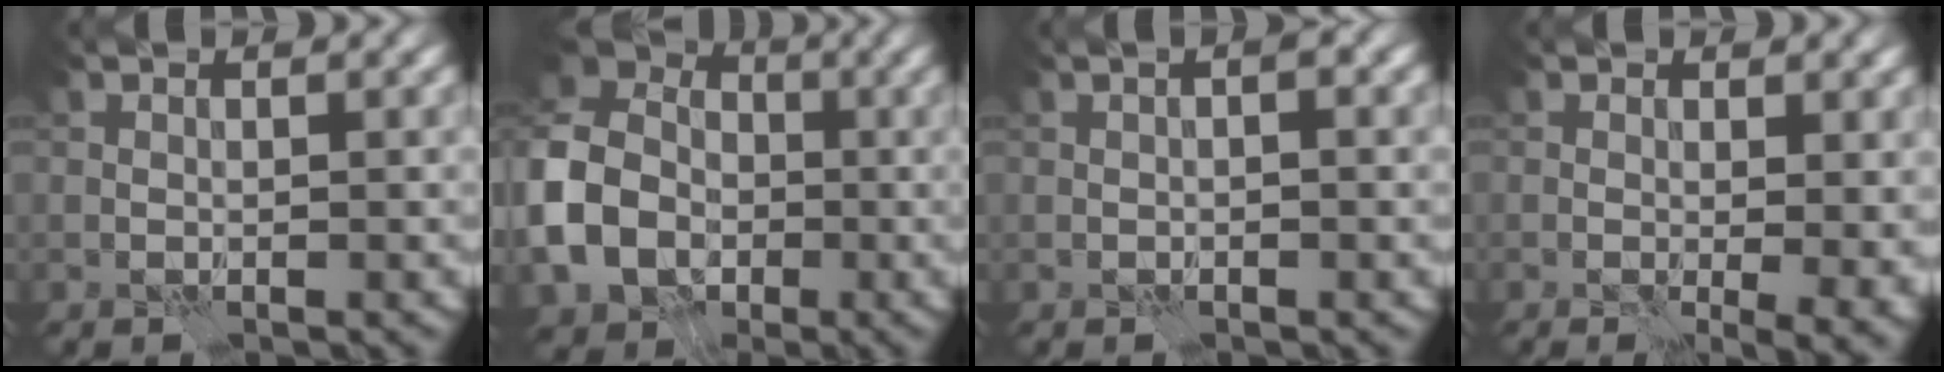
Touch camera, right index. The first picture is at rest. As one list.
[{"total": 11.7, "force": [-2.8, 9.3, 6.4], "torque": [-0.155, -0.016, -0.054]}, {"total": 2.3, "force": [0.2, 0.8, 2.1], "torque": [-0.014, 0.001, -0.002]}, {"total": 4.5, "force": [0.2, 1.7, 4.1], "torque": [-0.035, -0.012, 0.011]}]